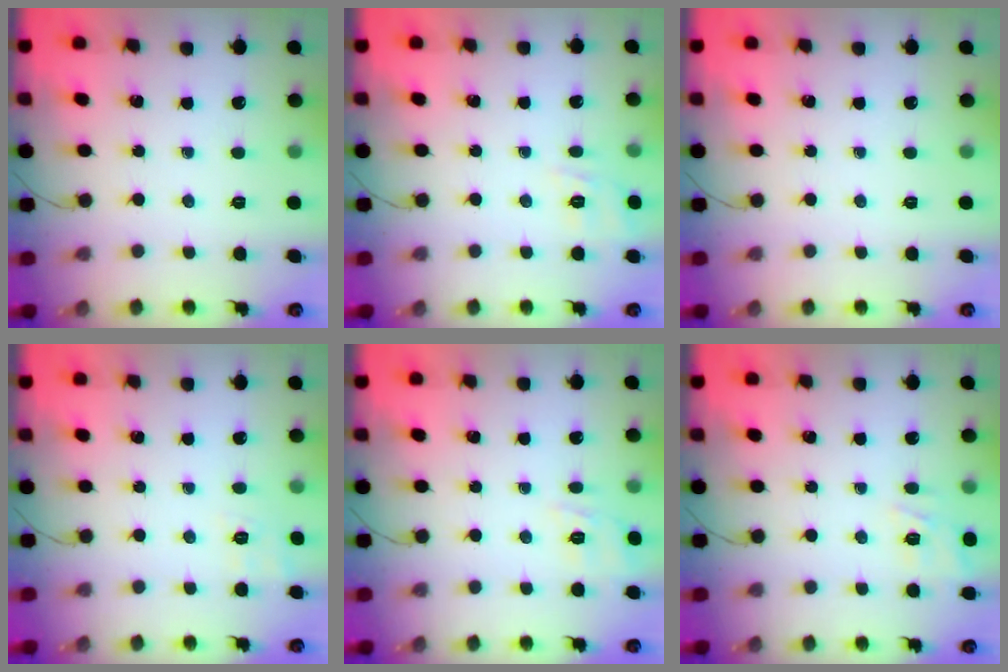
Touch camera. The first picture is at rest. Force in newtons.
{"total": 2.4, "press": 1.4, "slide": 2.0}
{"total": 0.0}
{"total": 2.9, "press": 2.1, "slide": 2.0}
{"total": 2.7, "press": 2.1, "slide": 1.7}
{"total": 5.0, "press": 4.9, "slide": 1.3}